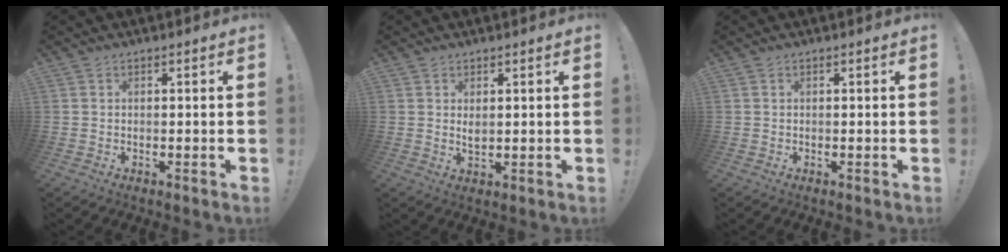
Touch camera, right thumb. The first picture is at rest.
{"total": 2.2, "force": [1.3, 0.9, 1.5], "torque": [-0.009, -0.013, 0.019]}
{"total": 0.0}